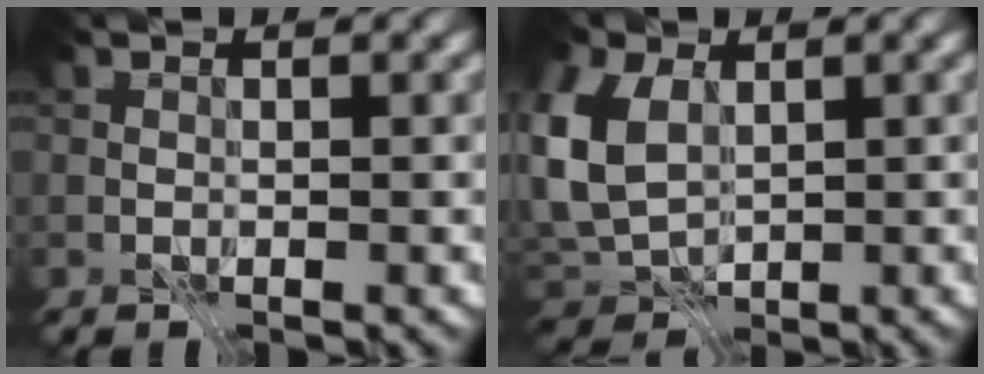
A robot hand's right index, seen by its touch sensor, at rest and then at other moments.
{"total": 6.0, "force": [1.2, 4.3, 3.9], "torque": [-0.108, 0.007, 0.016]}